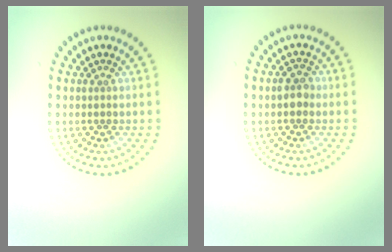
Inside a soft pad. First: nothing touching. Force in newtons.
{"total": 1.6, "press": 1.6, "slide": 0.3}